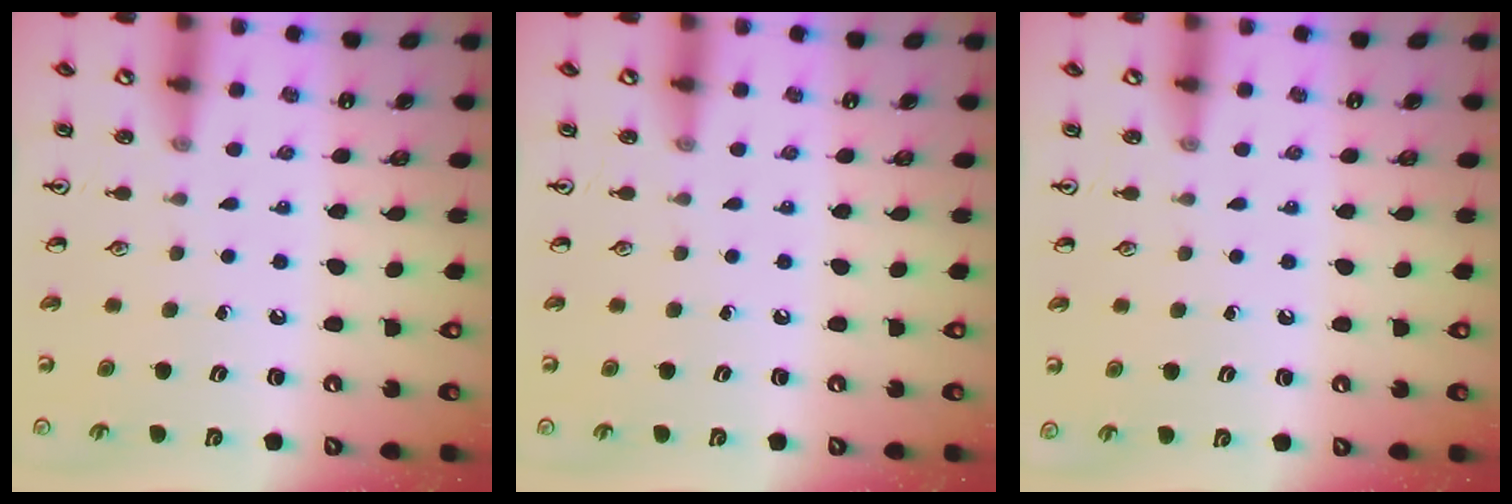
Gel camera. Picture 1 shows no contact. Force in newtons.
{"total": 0.0}
{"total": 0.0}